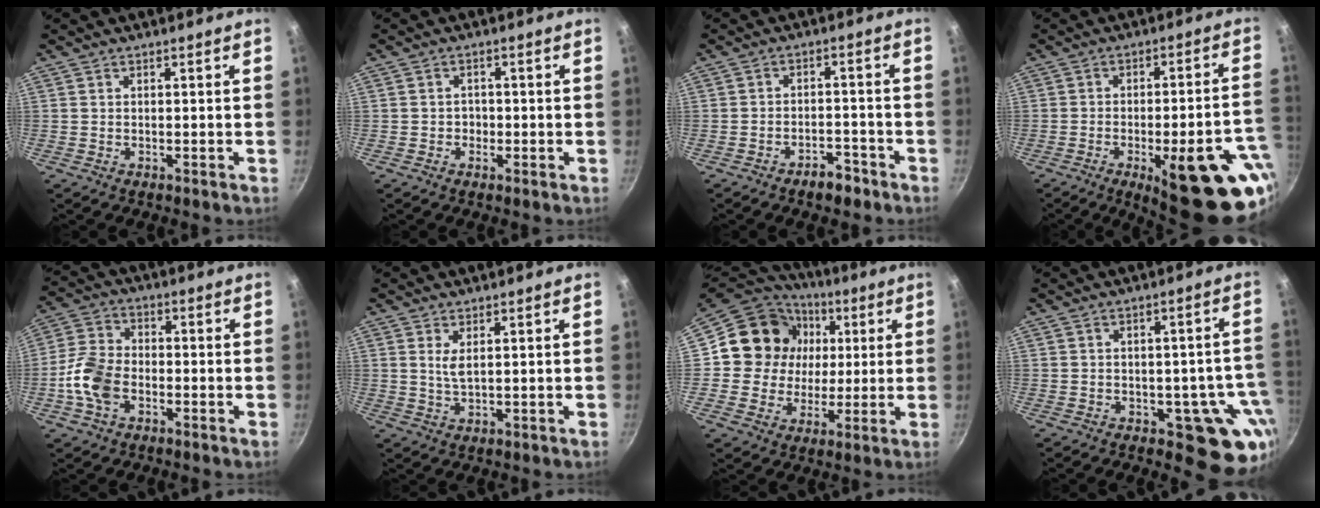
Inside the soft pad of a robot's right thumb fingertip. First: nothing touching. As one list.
[{"total": 1.9, "force": [-0.5, 1.7, 0.7], "torque": [0.000, 0.002, -0.009]}, {"total": 4.5, "force": [-3.3, 2.2, 2.2], "torque": [-0.018, 0.033, -0.043]}, {"total": 24.3, "force": [-9.5, 8.2, 20.8], "torque": [-0.206, 0.022, -0.119]}, {"total": 9.2, "force": [-2.9, 6.0, 6.4], "torque": [-0.120, 0.027, -0.067]}, {"total": 2.7, "force": [1.0, 0.9, 2.3], "torque": [-0.047, -0.010, 0.022]}, {"total": 16.8, "force": [3.0, 15.3, 6.1], "torque": [-0.088, 0.011, 0.042]}, {"total": 11.0, "force": [-3.7, 6.4, 8.1], "torque": [-0.024, 0.016, -0.041]}]